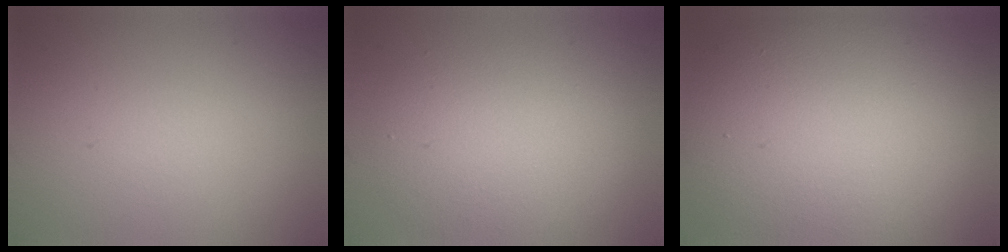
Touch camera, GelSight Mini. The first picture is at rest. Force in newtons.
{"total": 5.3, "press": 5.3, "slide": 0.1}
{"total": 13.6, "press": 13.6, "slide": 0.7}